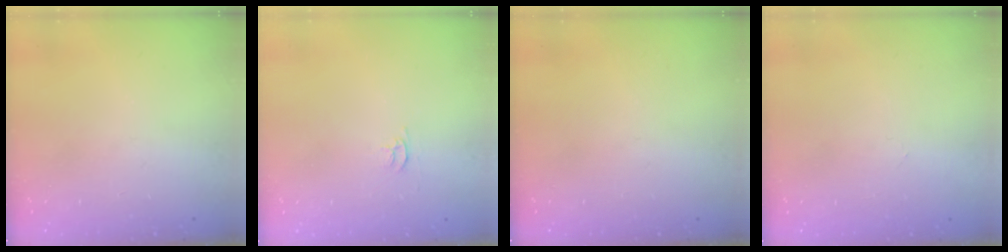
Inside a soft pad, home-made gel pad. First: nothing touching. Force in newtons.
{"total": 3.4, "press": 3.4, "slide": 0.4}
{"total": 0.0}
{"total": 0.0}